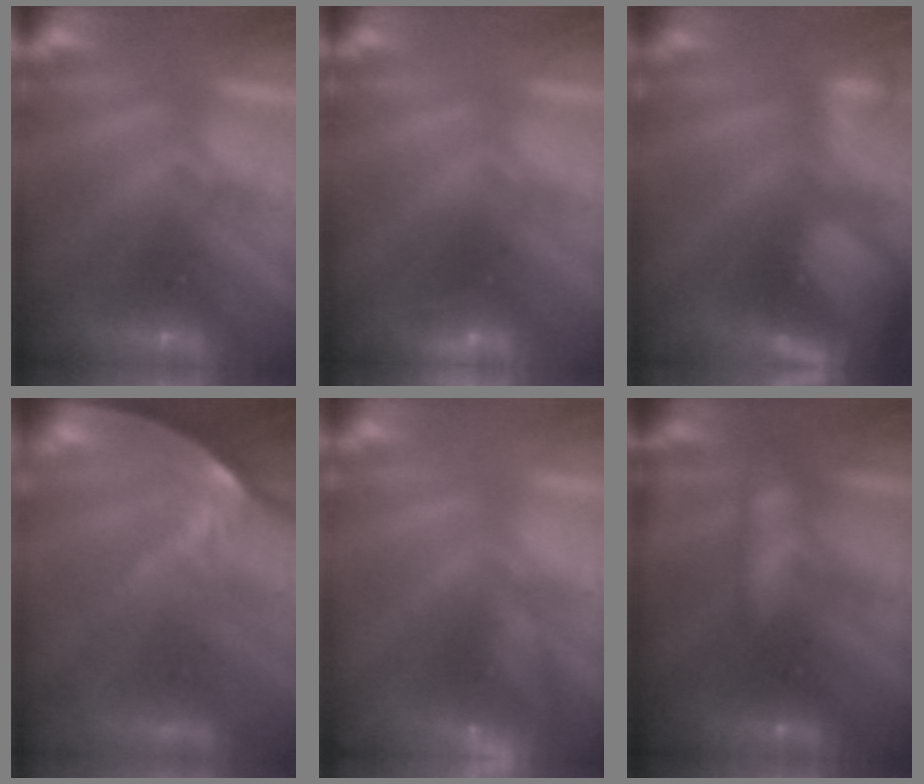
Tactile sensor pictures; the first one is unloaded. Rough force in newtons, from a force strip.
{"total": 3.1}
{"total": 7.6}
{"total": 9.1}
{"total": 7.8}
{"total": 8.1}